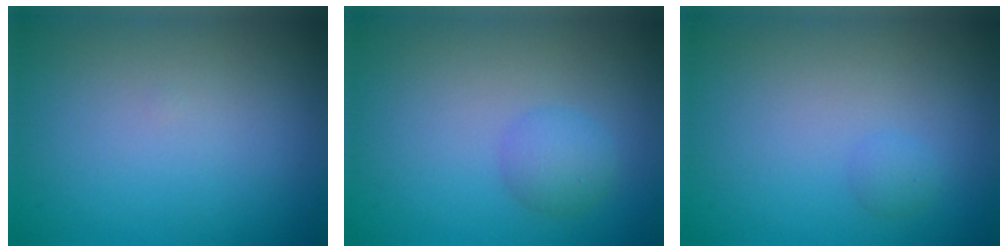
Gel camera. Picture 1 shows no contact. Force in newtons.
{"total": 2.0, "press": 2.0, "slide": 0.1}
{"total": 0.8, "press": 0.8, "slide": 0.0}